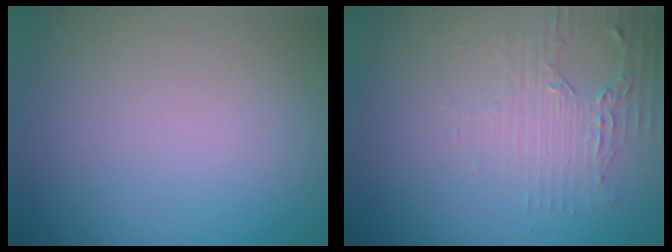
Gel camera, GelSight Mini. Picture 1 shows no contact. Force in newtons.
{"total": 2.2, "press": 2.1, "slide": 0.6}